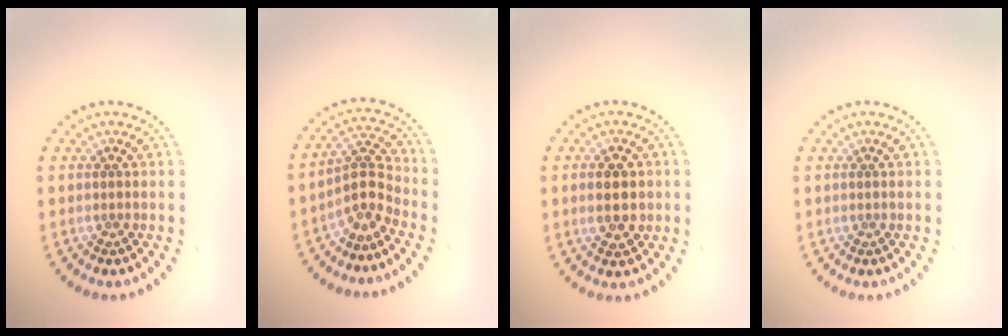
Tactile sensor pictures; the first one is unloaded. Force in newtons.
{"total": 3.2, "press": 2.4, "slide": 2.1}
{"total": 3.7, "press": 3.7, "slide": 0.1}
{"total": 0.0}